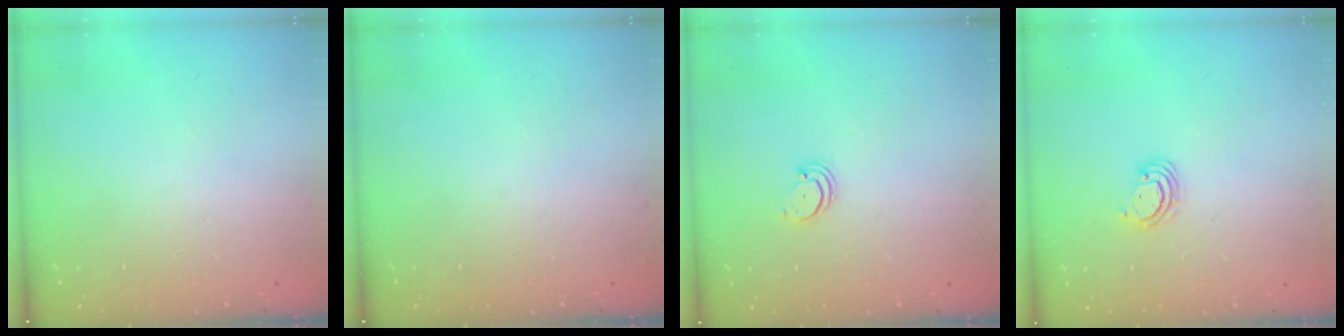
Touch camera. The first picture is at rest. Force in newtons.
{"total": 0.0}
{"total": 2.2, "press": 2.2, "slide": 0.2}
{"total": 2.8, "press": 2.8, "slide": 0.3}